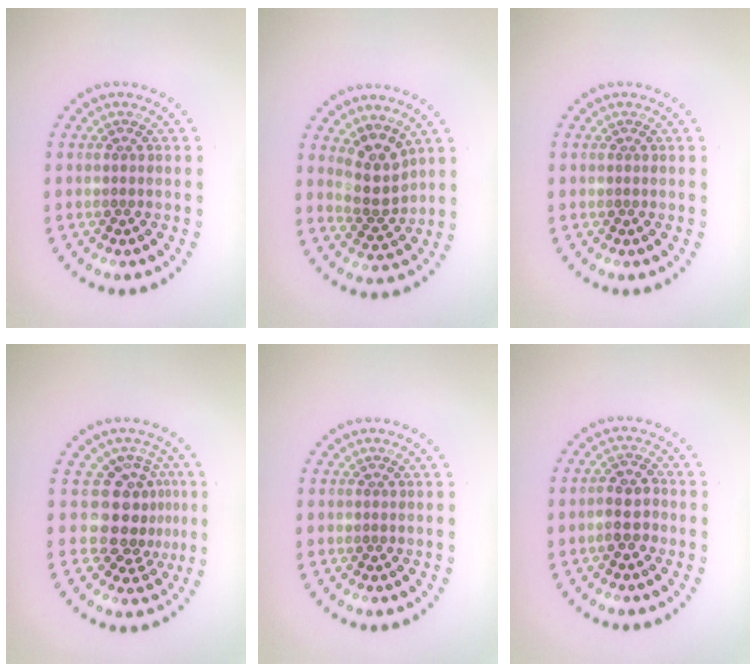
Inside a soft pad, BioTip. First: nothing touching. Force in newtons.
{"total": 3.0, "press": 2.3, "slide": 1.9}
{"total": 0.0}
{"total": 3.9, "press": 3.0, "slide": 2.5}
{"total": 0.0}
{"total": 2.5, "press": 2.2, "slide": 1.0}